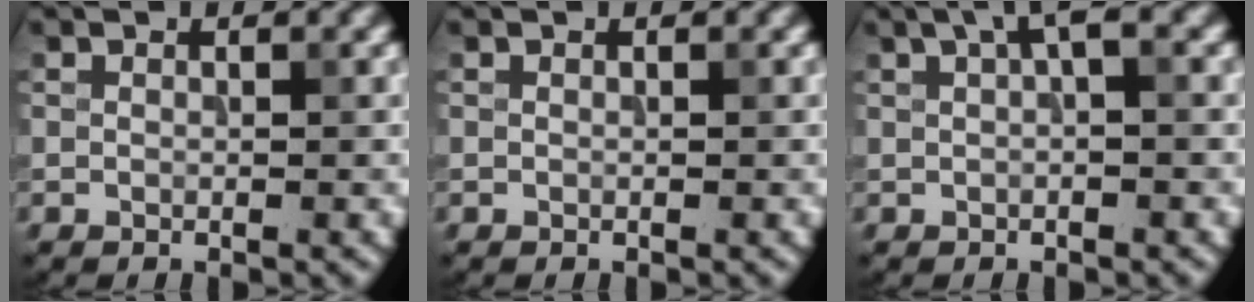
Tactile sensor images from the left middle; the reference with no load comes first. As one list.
[{"total": 0.0}, {"total": 2.1, "force": [0.8, 0.4, 1.9], "torque": [-0.030, 0.010, 0.013]}]